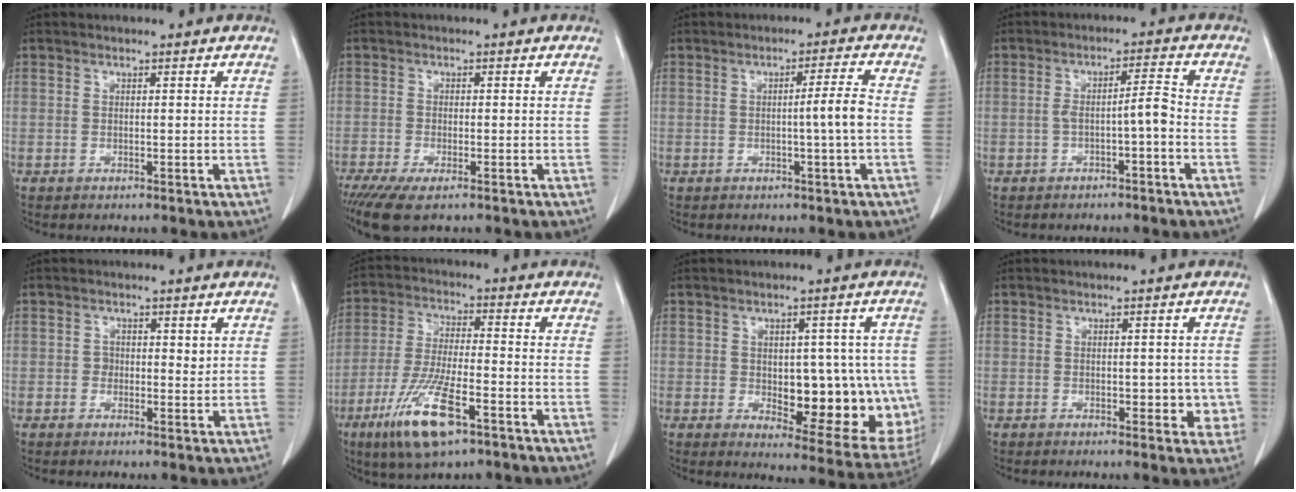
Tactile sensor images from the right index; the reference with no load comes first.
{"total": 6.5, "force": [-4.6, 1.5, 4.3], "torque": [-0.073, -0.018, -0.075]}
{"total": 4.4, "force": [-0.7, -1.1, 4.2], "torque": [-0.063, 0.001, -0.012]}
{"total": 3.8, "force": [-1.3, 0.1, 3.6], "torque": [-0.059, 0.020, -0.016]}
{"total": 2.0, "force": [0.6, 1.6, 1.0], "torque": [-0.008, 0.003, 0.008]}
{"total": 12.2, "force": [-6.6, 2.4, 10.0], "torque": [-0.203, -0.024, -0.117]}
{"total": 14.7, "force": [-1.3, 6.8, 13.0], "torque": [-0.134, 0.009, 0.009]}
{"total": 3.7, "force": [-0.7, 2.2, 3.0], "torque": [-0.021, 0.004, -0.003]}